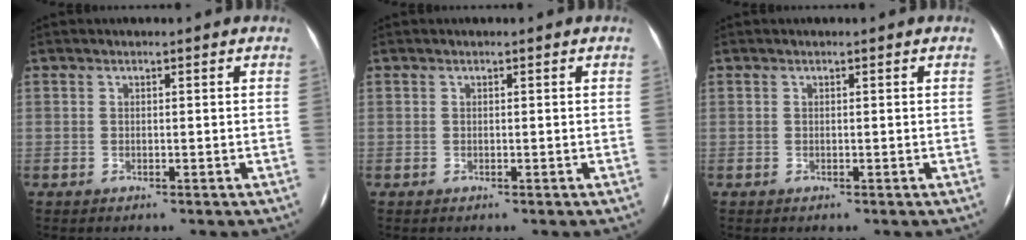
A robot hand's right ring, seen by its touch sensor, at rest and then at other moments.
{"total": 0.0}
{"total": 0.0}